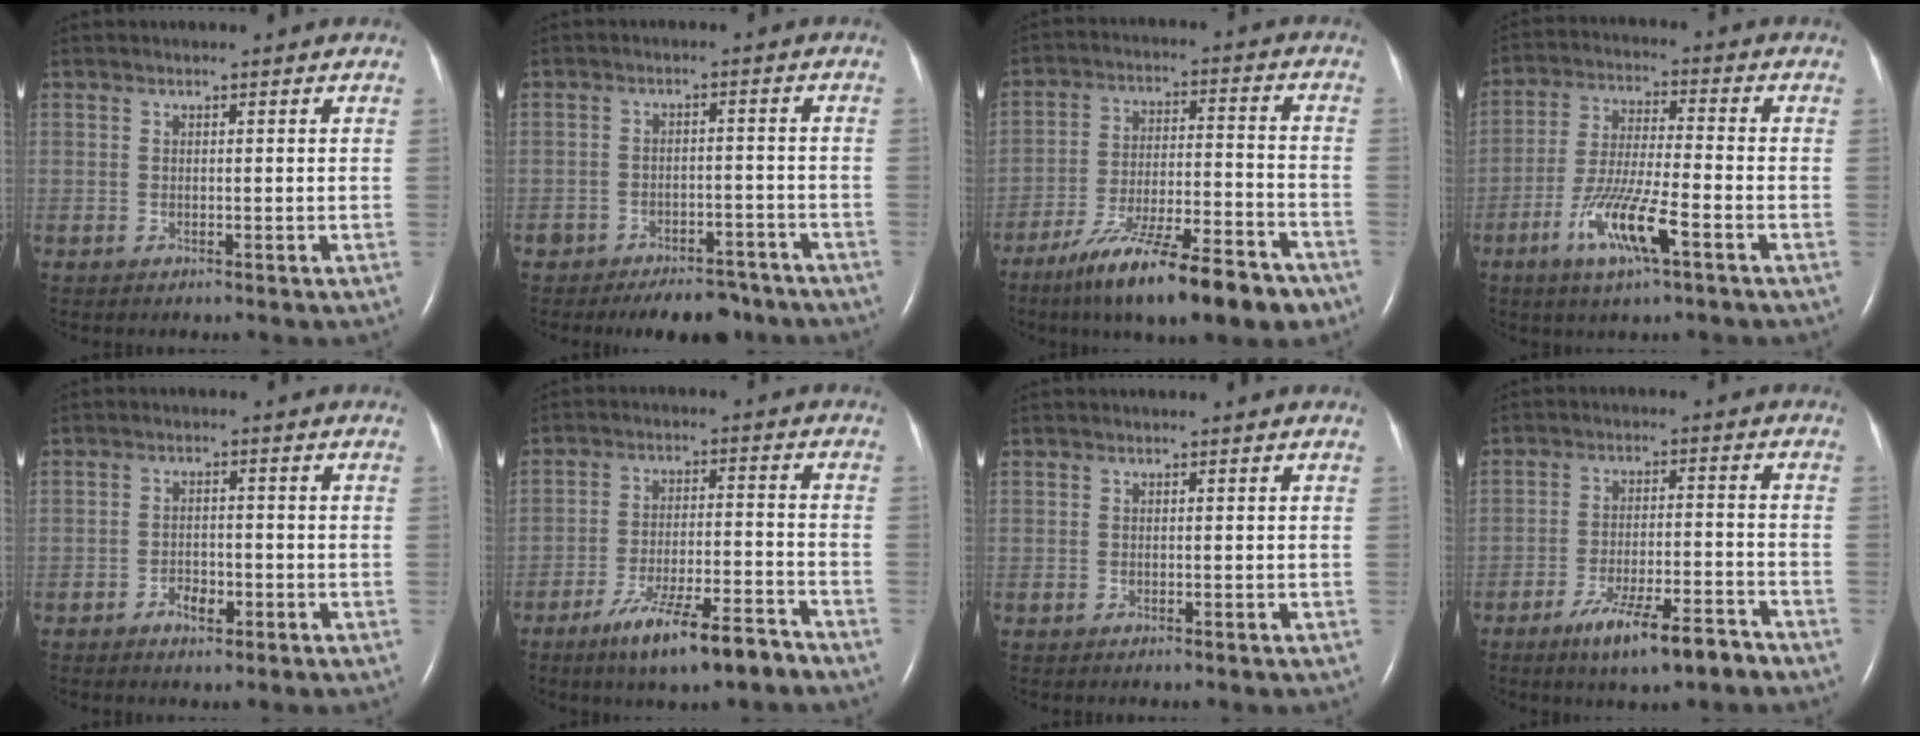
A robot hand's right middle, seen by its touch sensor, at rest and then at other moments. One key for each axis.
{"total": 9.4, "fx": -7.7, "fy": 4.2, "fz": 3.2, "tx": -0.032, "ty": 0.008, "tz": -0.105}
{"total": 18.0, "fx": -13.0, "fy": 3.1, "fz": 12.0, "tx": -0.168, "ty": -0.014, "tz": -0.214}
{"total": 10.1, "fx": -4.9, "fy": 1.1, "fz": 8.8, "tx": -0.177, "ty": -0.014, "tz": -0.092}
{"total": 2.8, "fx": -1.6, "fy": 1.4, "fz": 1.7, "tx": -0.028, "ty": 0.002, "tz": -0.025}
{"total": 10.7, "fx": -7.7, "fy": 1.4, "fz": 7.3, "tx": -0.125, "ty": -0.015, "tz": -0.129}
{"total": 0.0}
{"total": 9.3, "fx": -6.5, "fy": 1.4, "fz": 6.4, "tx": -0.108, "ty": -0.012, "tz": -0.106}